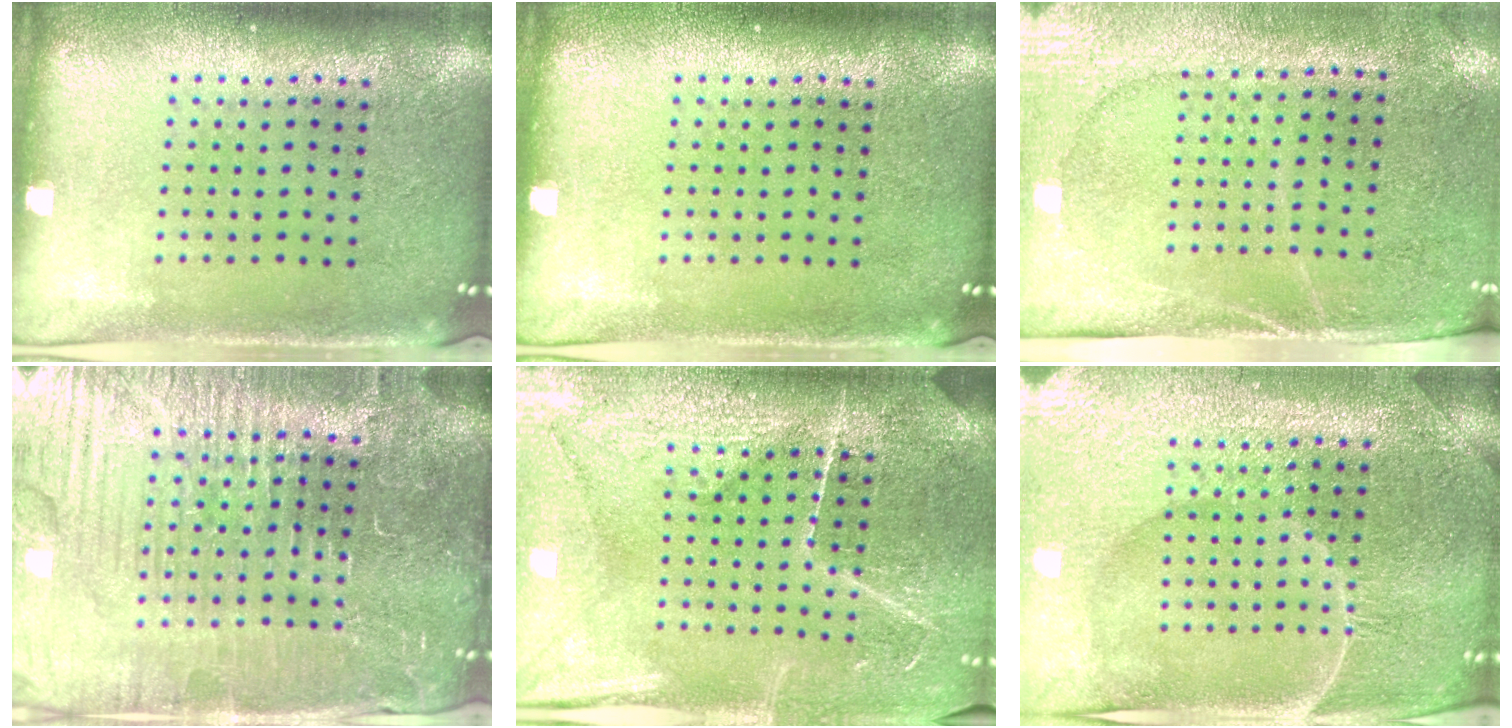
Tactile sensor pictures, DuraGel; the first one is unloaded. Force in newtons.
{"total": 0.0}
{"total": 2.9, "press": 2.5, "slide": 1.4}
{"total": 5.6, "press": 5.2, "slide": 2.3}
{"total": 3.9, "press": 3.7, "slide": 1.3}
{"total": 4.3, "press": 4.1, "slide": 1.2}